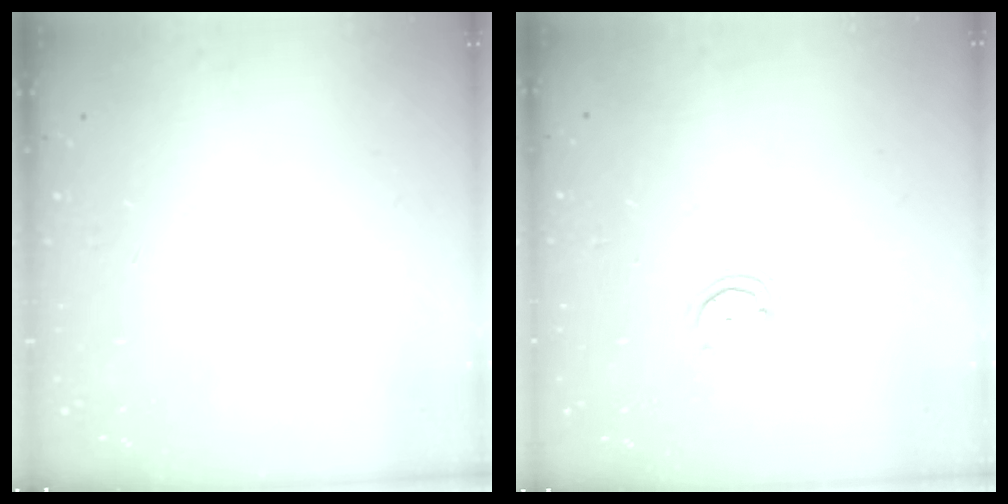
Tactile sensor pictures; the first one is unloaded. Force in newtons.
{"total": 2.6, "press": 2.6, "slide": 0.3}